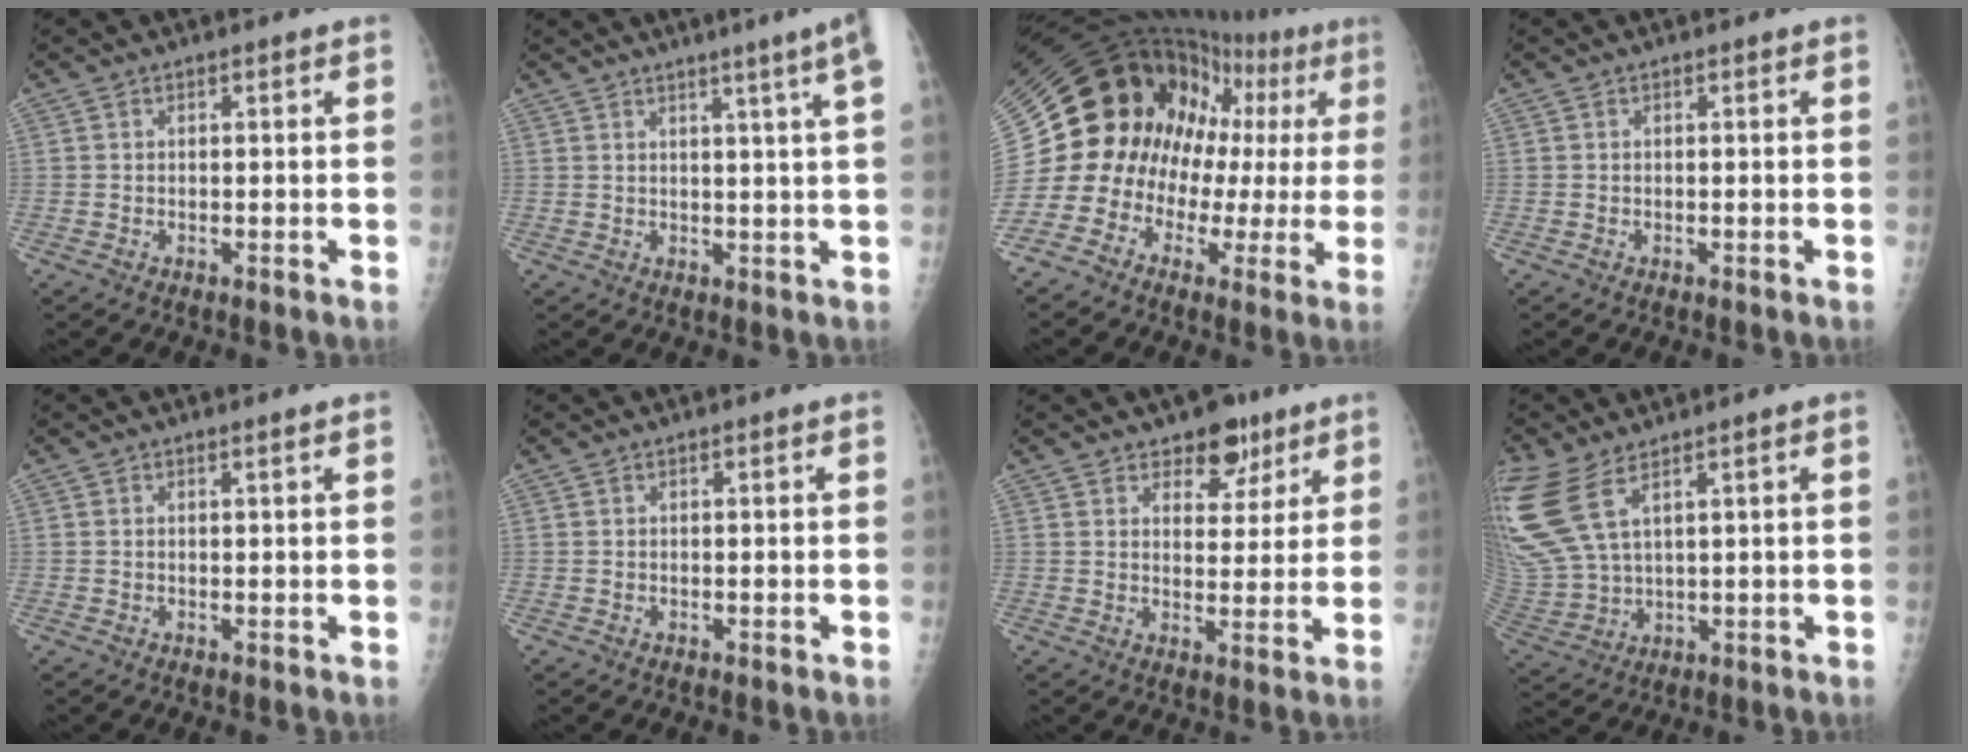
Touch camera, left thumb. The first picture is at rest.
{"total": 7.9, "force": [4.7, -1.0, 6.3], "torque": [-0.081, -0.012, 0.051]}
{"total": 22.6, "force": [0.2, 17.2, 14.6], "torque": [-0.218, 0.078, 0.002]}
{"total": 0.0}
{"total": 0.6, "force": [0.4, 0.0, 0.5], "torque": [-0.012, -0.002, 0.006]}
{"total": 0.0}
{"total": 7.4, "force": [5.0, 4.4, 3.1], "torque": [-0.003, -0.029, 0.073]}
{"total": 15.4, "force": [8.0, 6.9, 11.2], "torque": [-0.291, -0.019, 0.175]}